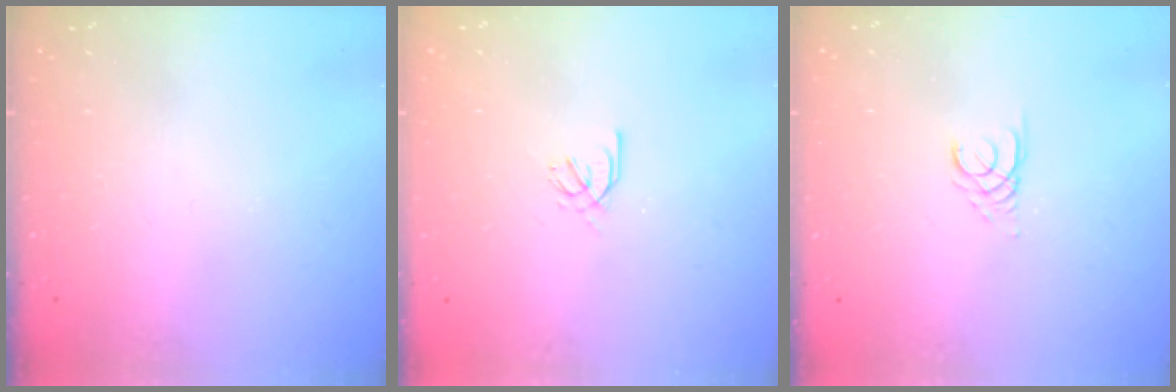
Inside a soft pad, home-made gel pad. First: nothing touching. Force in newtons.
{"total": 2.1, "press": 2.0, "slide": 0.7}
{"total": 2.6, "press": 2.6, "slide": 0.3}